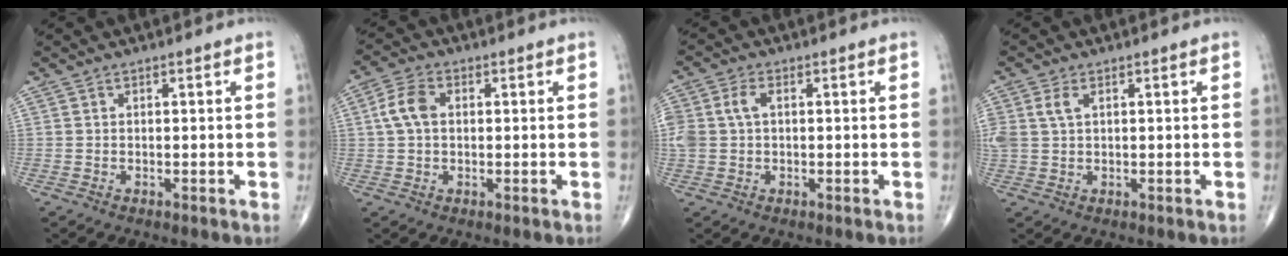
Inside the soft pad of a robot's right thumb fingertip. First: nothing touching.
{"total": 5.6, "force": [0.8, 3.7, 4.2], "torque": [-0.088, 0.014, 0.011]}
{"total": 6.8, "force": [1.0, 4.6, 4.9], "torque": [-0.130, 0.019, 0.023]}
{"total": 4.3, "force": [1.4, 2.6, 3.1], "torque": [-0.080, 0.010, 0.033]}